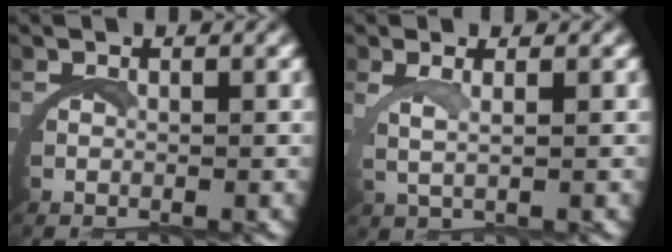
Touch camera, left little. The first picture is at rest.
{"total": 2.1, "force": [1.4, -0.2, 1.6], "torque": [-0.047, -0.005, 0.031]}